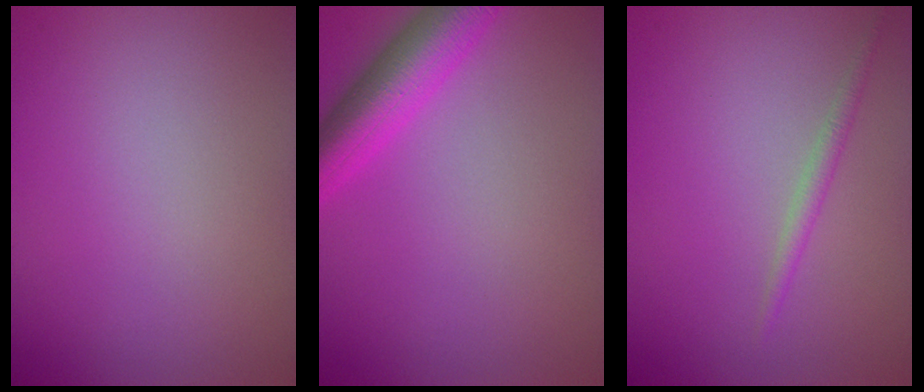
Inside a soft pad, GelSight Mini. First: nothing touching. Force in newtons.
{"total": 5.2, "press": 5.1, "slide": 0.2}
{"total": 1.2, "press": 1.2, "slide": 0.1}